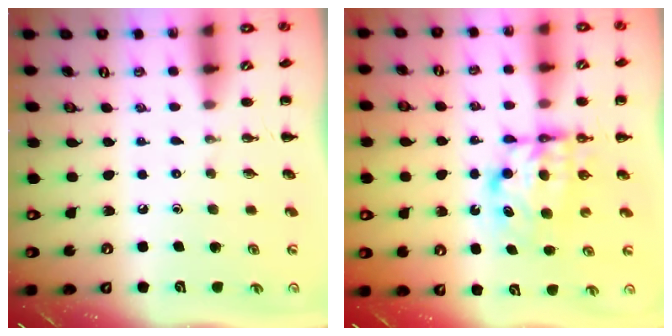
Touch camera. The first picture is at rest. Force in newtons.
{"total": 6.7, "press": 6.6, "slide": 0.6}